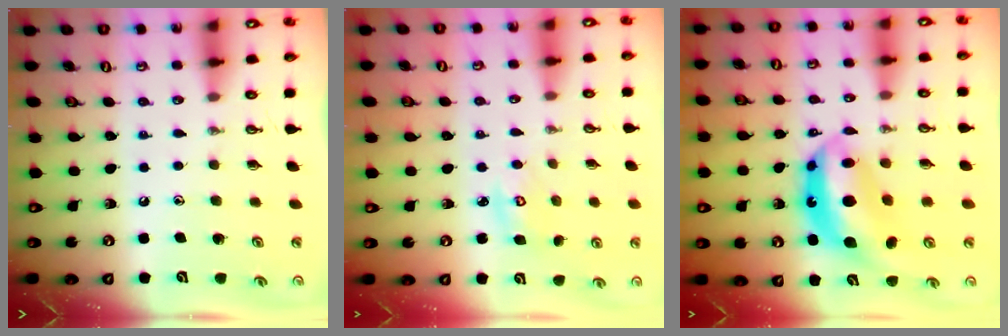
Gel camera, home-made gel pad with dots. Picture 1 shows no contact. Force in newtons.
{"total": 3.9, "press": 3.8, "slide": 0.2}
{"total": 12.3, "press": 12.2, "slide": 1.0}